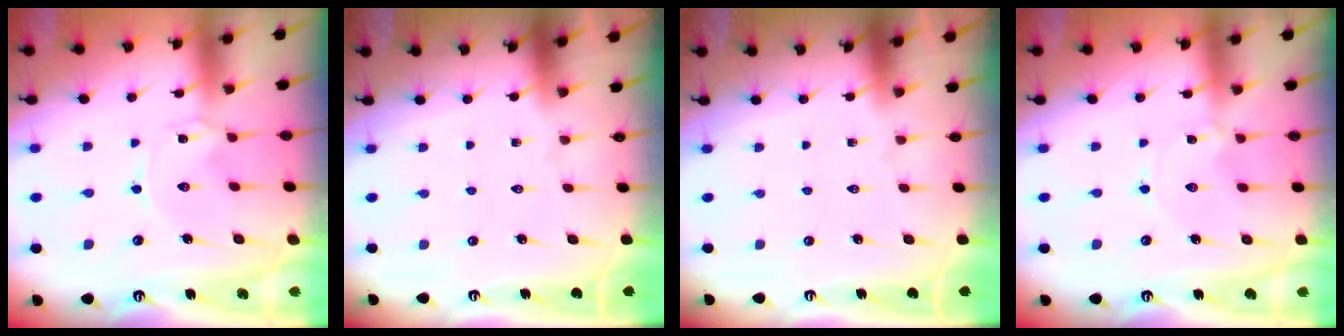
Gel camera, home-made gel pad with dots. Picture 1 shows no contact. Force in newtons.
{"total": 0.0}
{"total": 0.0}
{"total": 0.6, "press": 0.6, "slide": 0.1}